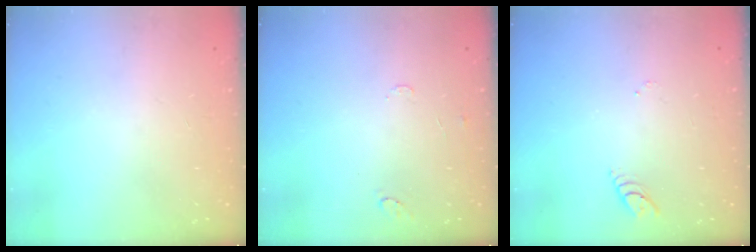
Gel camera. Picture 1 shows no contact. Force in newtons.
{"total": 5.0, "press": 5.0, "slide": 0.5}
{"total": 3.0, "press": 3.0, "slide": 0.3}